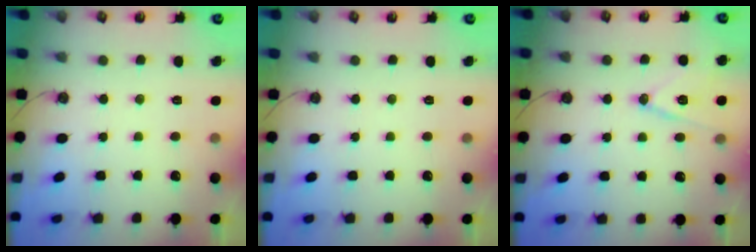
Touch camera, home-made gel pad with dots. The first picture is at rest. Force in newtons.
{"total": 0.0}
{"total": 12.4, "press": 11.9, "slide": 3.5}